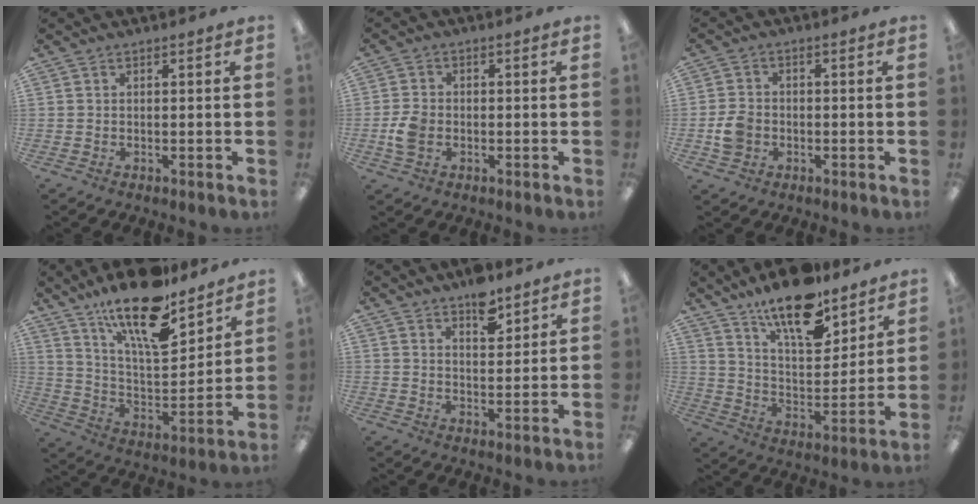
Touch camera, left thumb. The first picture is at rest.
{"total": 5.0, "force": [-1.2, 3.8, 3.1], "torque": [-0.056, 0.002, -0.025]}
{"total": 5.1, "force": [-1.4, 4.2, 2.4], "torque": [-0.038, 0.005, -0.026]}
{"total": 20.1, "force": [14.8, 6.5, 12.0], "torque": [-0.208, -0.090, 0.252]}
{"total": 7.0, "force": [5.3, 3.2, 3.2], "torque": [-0.030, -0.034, 0.088]}
{"total": 16.7, "force": [12.7, 6.0, 9.0], "torque": [-0.152, -0.073, 0.219]}